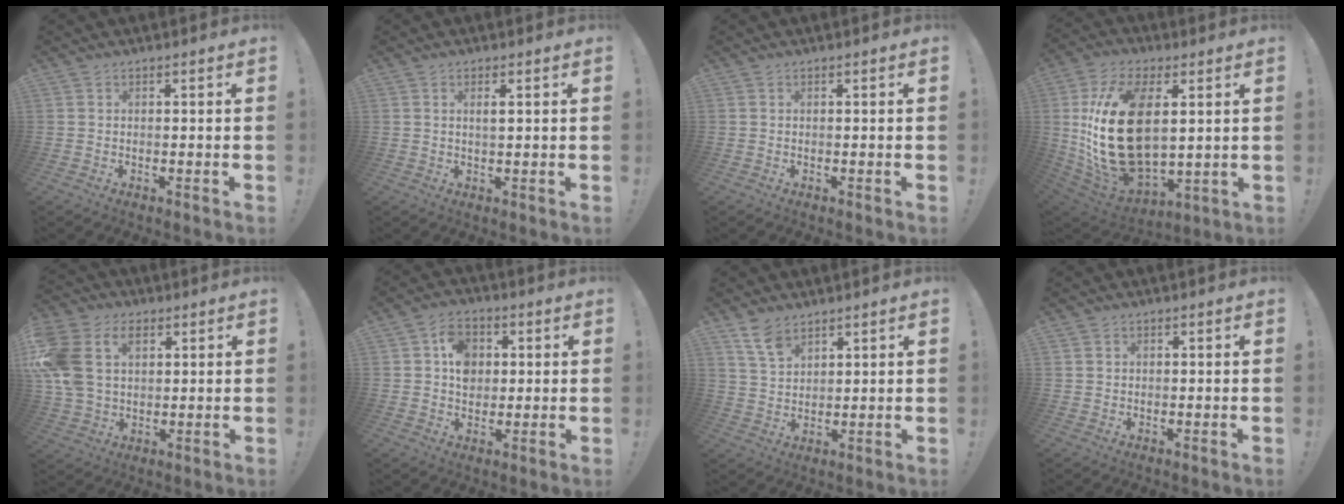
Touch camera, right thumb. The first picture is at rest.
{"total": 1.9, "force": [0.6, 0.2, 1.8], "torque": [-0.029, -0.006, 0.007]}
{"total": 0.0}
{"total": 25.6, "force": [3.9, 14.8, 20.5], "torque": [-0.417, -0.021, 0.077]}
{"total": 15.3, "force": [5.3, 10.7, 9.5], "torque": [-0.203, -0.021, 0.100]}
{"total": 8.8, "force": [1.7, 7.4, 4.4], "torque": [-0.063, 0.007, 0.035]}
{"total": 7.4, "force": [5.3, 3.6, 3.5], "torque": [-0.073, -0.024, 0.103]}
{"total": 1.2, "force": [0.4, 1.1, 0.0], "torque": [0.004, -0.001, 0.007]}